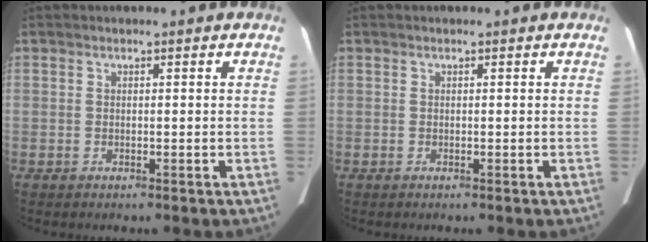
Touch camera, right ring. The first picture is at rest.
{"total": 0.0}